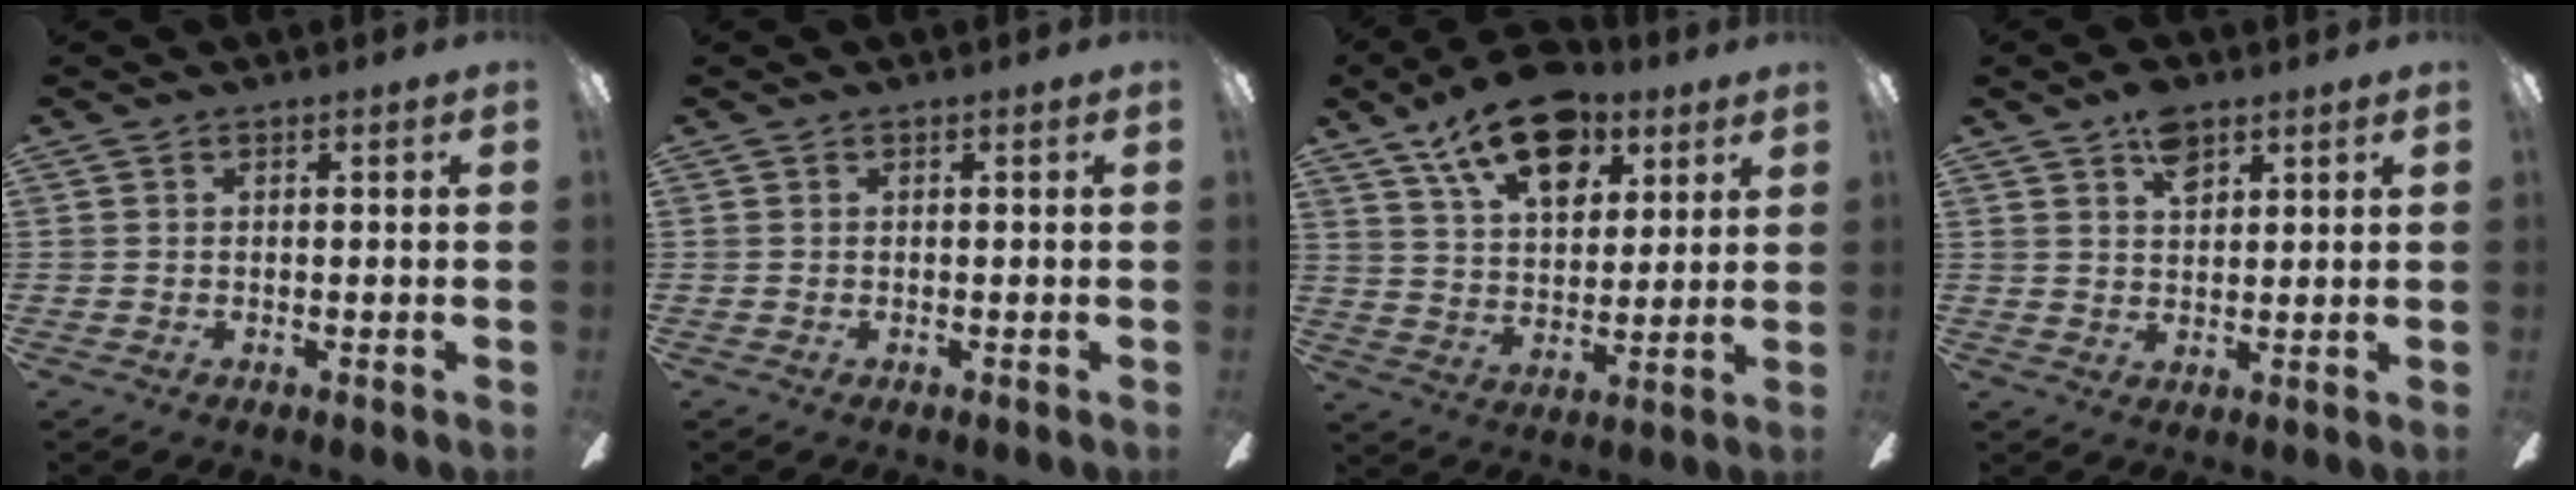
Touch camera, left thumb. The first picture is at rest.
{"total": 0.0}
{"total": 17.0, "force": [10.2, 9.3, 9.9], "torque": [-0.147, -0.042, 0.179]}
{"total": 6.2, "force": [3.8, 3.2, 3.7], "torque": [-0.057, -0.008, 0.065]}